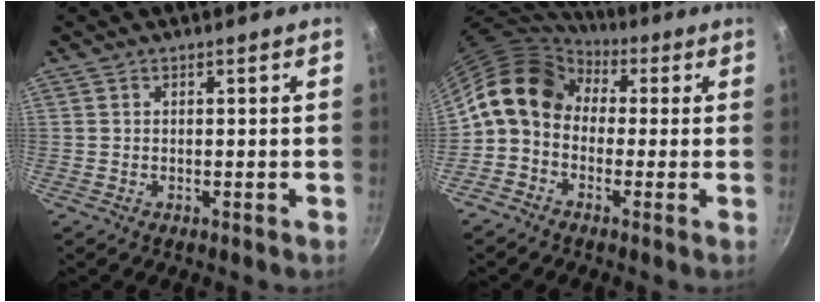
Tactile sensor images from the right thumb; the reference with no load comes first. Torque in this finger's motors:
{"motor_torque": [1.18, 1.52, 0.51, -0.58, 0.11]}